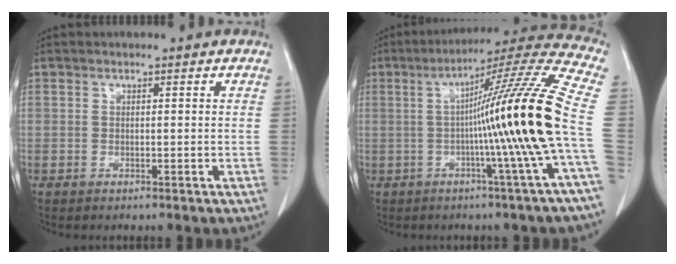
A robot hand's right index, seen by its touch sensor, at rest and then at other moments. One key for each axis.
{"total": 19.4, "fx": -1.3, "fy": -3.1, "fz": 19.1, "tx": -0.257, "ty": 0.008, "tz": -0.034}